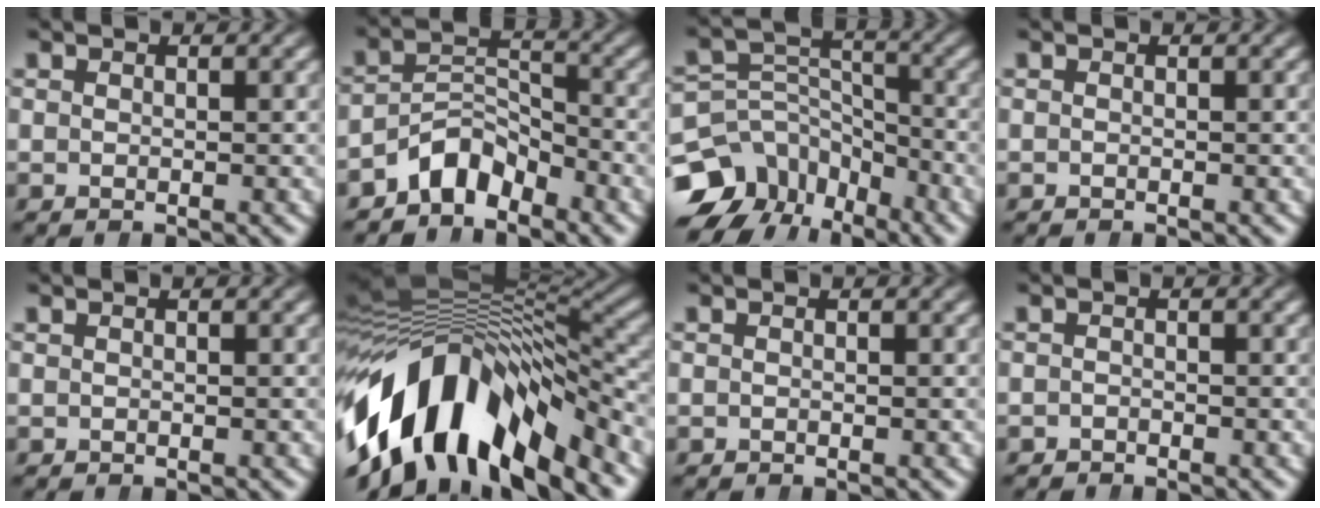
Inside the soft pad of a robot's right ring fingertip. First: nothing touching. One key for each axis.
{"total": 5.5, "fx": -3.5, "fy": 3.4, "fz": 2.6, "tx": -0.035, "ty": -0.007, "tz": -0.064}
{"total": 10.6, "fx": -4.3, "fy": 8.5, "fz": 4.6, "tx": -0.089, "ty": -0.044, "tz": -0.068}
{"total": 0.0}
{"total": 0.0}
{"total": 15.9, "fx": -5.0, "fy": 9.6, "fz": 11.7, "tx": -0.213, "ty": 0.003, "tz": -0.079}
{"total": 0.0}
{"total": 1.1, "fx": -1.0, "fy": 0.1, "fz": -0.5, "tx": 0.004, "ty": -0.009, "tz": -0.013}